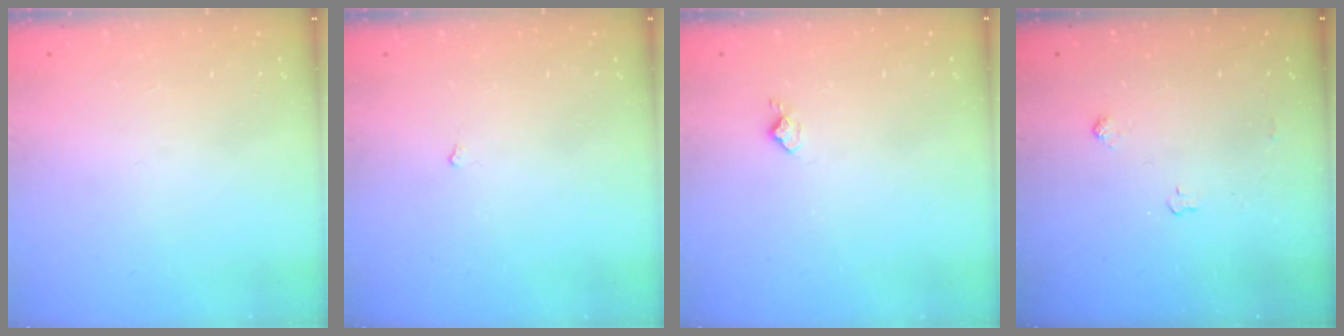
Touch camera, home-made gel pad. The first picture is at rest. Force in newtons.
{"total": 2.2, "press": 2.1, "slide": 0.4}
{"total": 3.6, "press": 3.5, "slide": 0.4}
{"total": 3.8, "press": 3.8, "slide": 0.6}